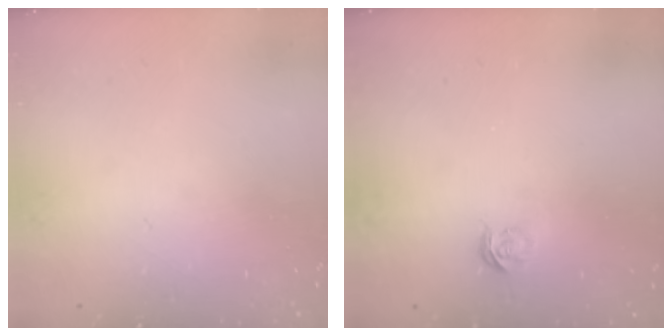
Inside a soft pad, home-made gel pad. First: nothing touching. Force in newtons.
{"total": 2.4, "press": 2.4, "slide": 0.2}